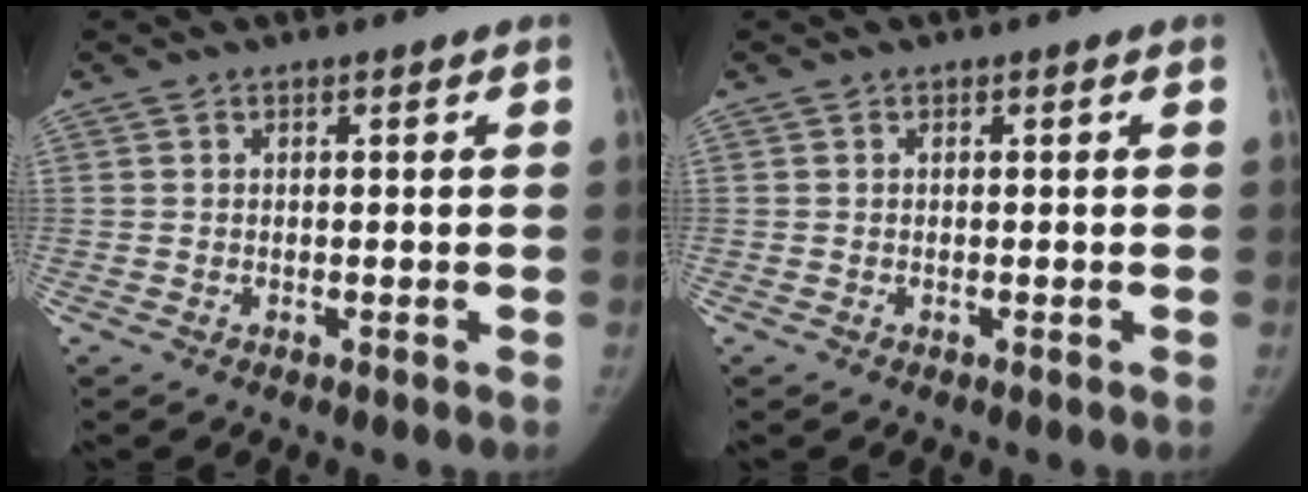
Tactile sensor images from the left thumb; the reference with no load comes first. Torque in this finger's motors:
{"motor_torque": [0.00, 0.00, 0.11, -0.11, 0.03]}